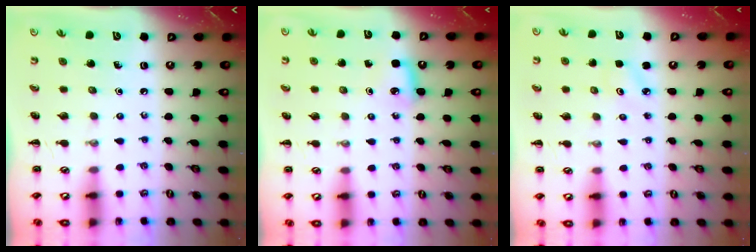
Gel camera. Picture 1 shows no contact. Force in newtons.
{"total": 4.9, "press": 4.6, "slide": 1.7}
{"total": 2.4, "press": 2.3, "slide": 0.6}